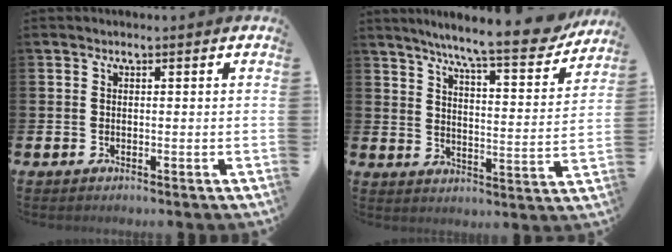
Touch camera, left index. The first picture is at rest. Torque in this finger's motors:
{"motor_torque": [1.03, -1.11, 0.30, 0.21]}